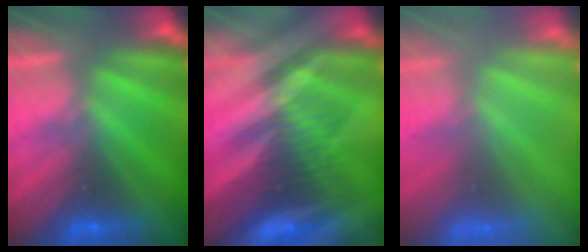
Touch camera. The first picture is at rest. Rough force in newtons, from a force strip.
{"total": 2.9}
{"total": 7.8}